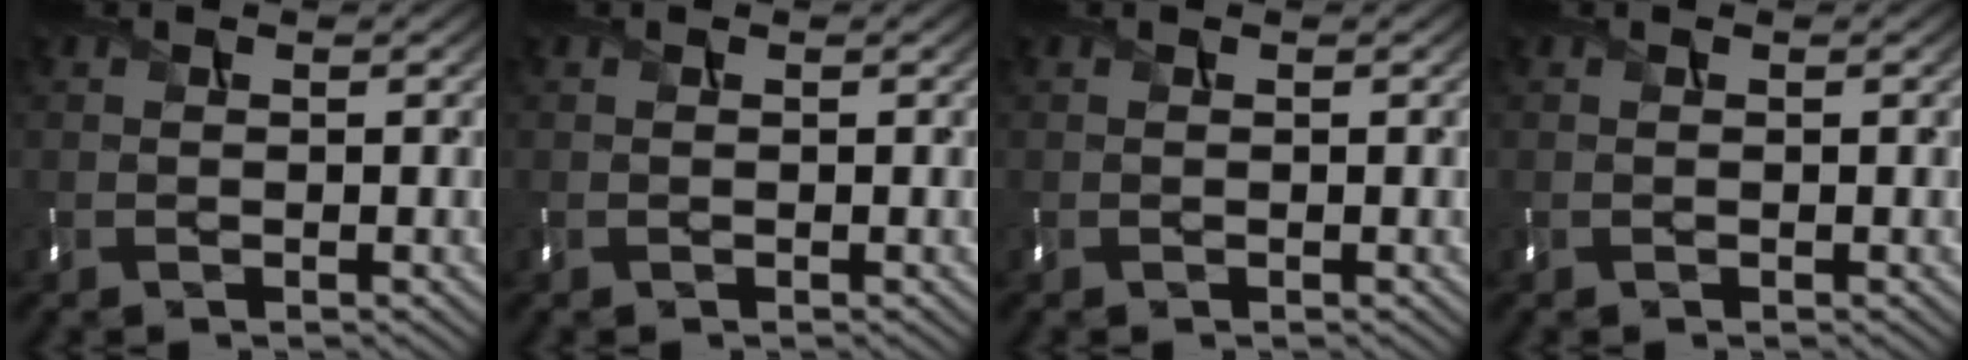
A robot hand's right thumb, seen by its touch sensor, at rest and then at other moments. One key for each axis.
{"total": 0.0}
{"total": 0.0}
{"total": 0.0}